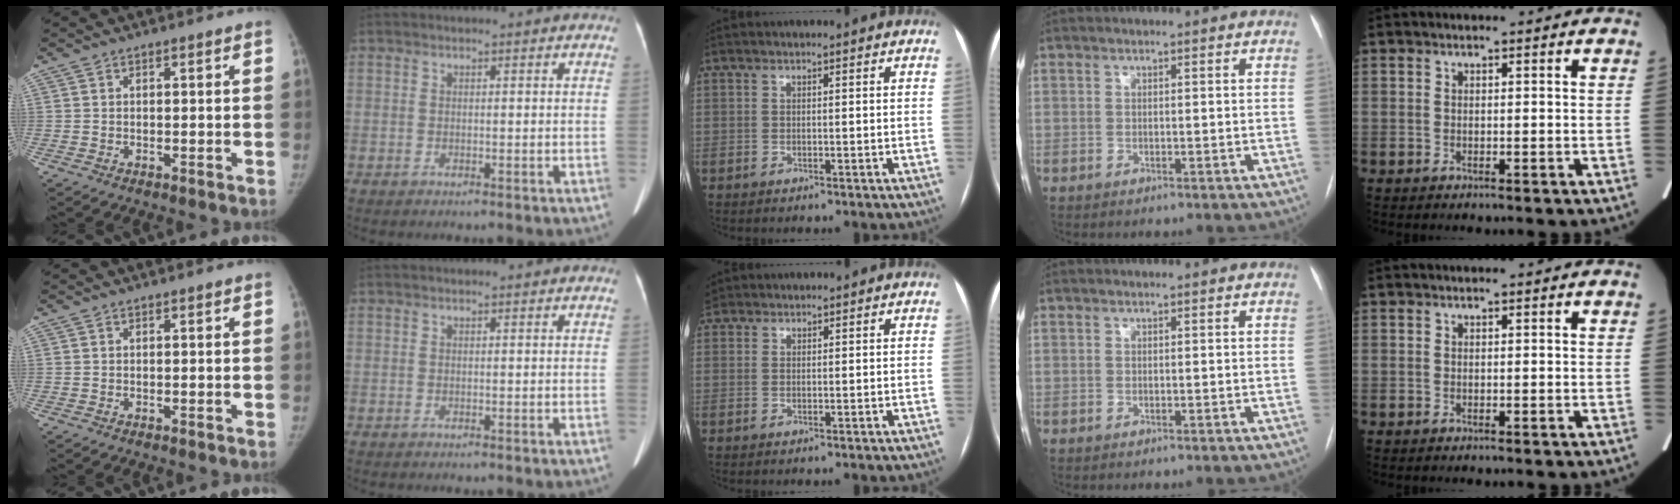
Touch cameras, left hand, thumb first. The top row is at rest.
{"middle": {"total": 2.1, "force": [1.5, 1.5, 0.3], "torque": [-0.007, 0.009, 0.027]}}